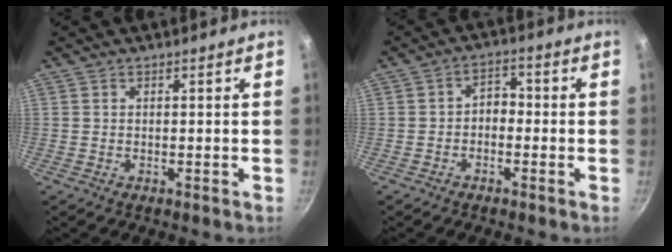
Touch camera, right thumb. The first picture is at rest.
{"total": 3.7, "force": [-1.0, 2.7, 2.4], "torque": [-0.019, 0.021, -0.029]}